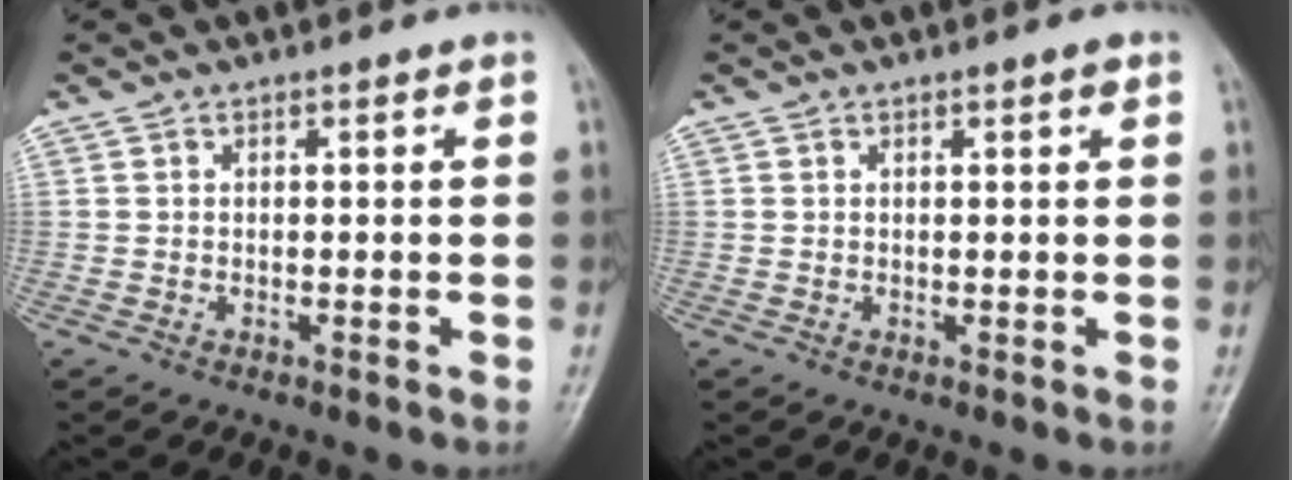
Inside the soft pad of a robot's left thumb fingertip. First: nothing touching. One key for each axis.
{"total": 1.0, "fx": 0.5, "fy": 0.2, "fz": 0.8, "tx": -0.013, "ty": -0.001, "tz": 0.007}